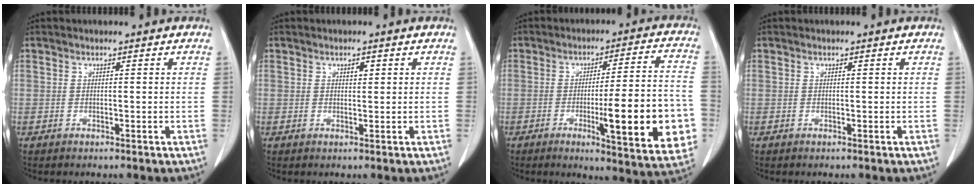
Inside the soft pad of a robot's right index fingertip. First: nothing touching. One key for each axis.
{"total": 1.1, "fx": 0.5, "fy": 0.5, "fz": 0.8, "tx": -0.013, "ty": -0.001, "tz": 0.006}
{"total": 17.6, "fx": -4.6, "fy": 2.2, "fz": 16.9, "tx": -0.180, "ty": 0.004, "tz": -0.052}
{"total": 0.0}